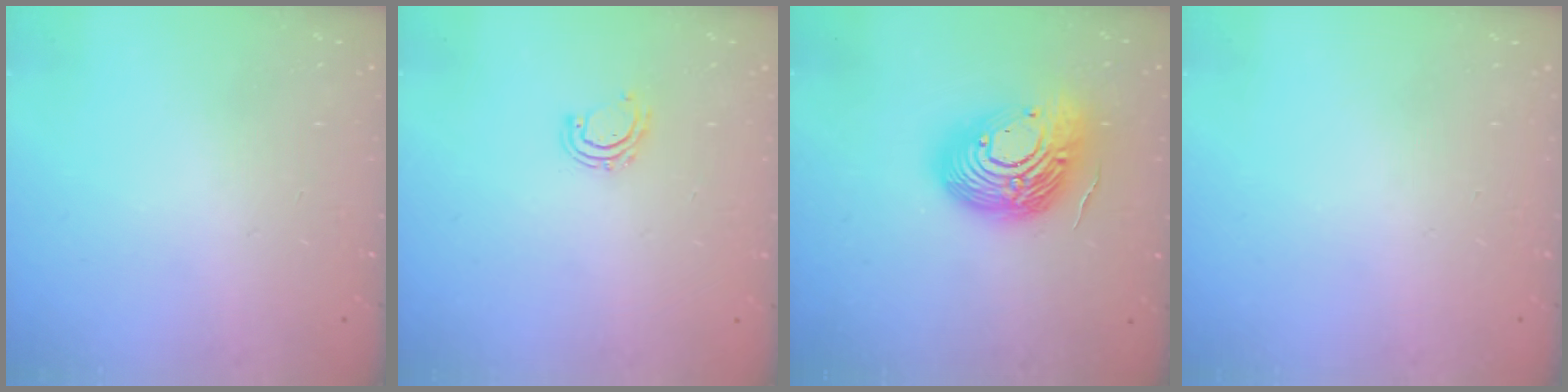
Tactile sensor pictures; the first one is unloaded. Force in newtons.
{"total": 6.1, "press": 5.9, "slide": 1.4}
{"total": 20.0, "press": 20.0, "slide": 1.6}
{"total": 0.0}